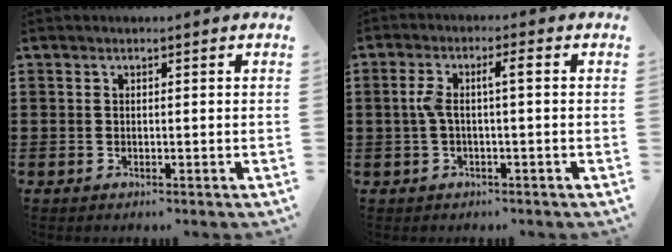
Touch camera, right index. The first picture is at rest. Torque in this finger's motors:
{"motor_torque": [0.79, -0.34, 0.19, 0.06]}